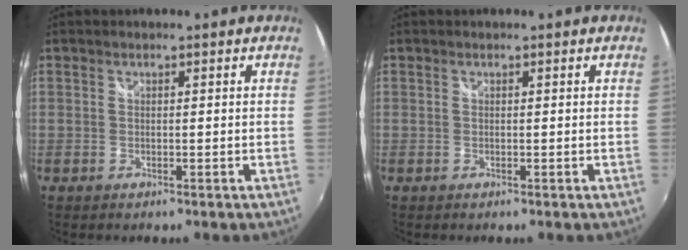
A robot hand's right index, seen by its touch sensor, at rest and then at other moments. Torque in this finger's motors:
{"motor_torque": [0.51, 0.21, 0.00, 0.02]}